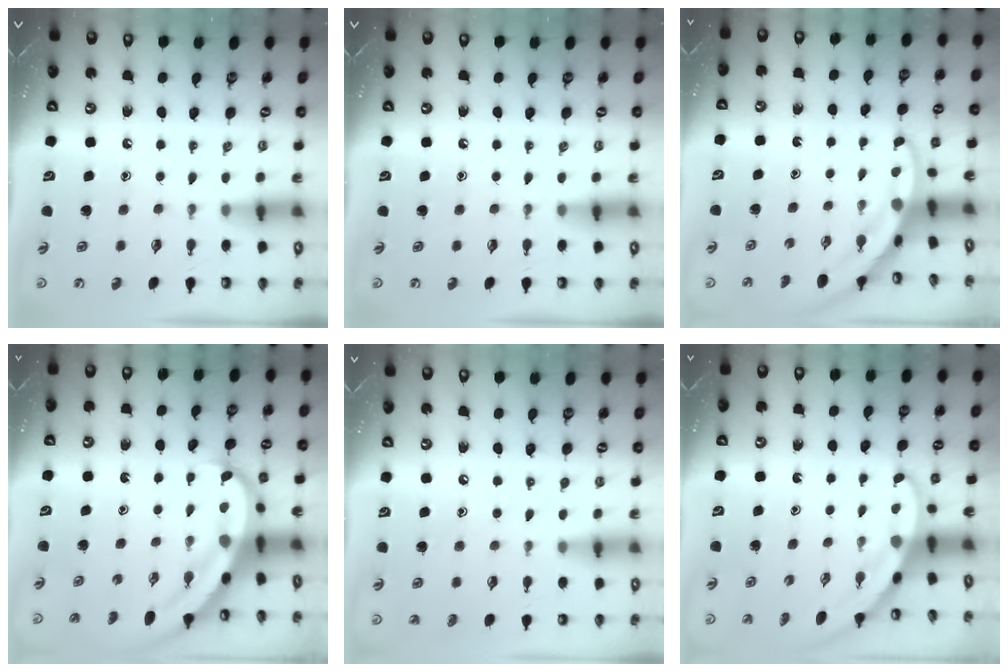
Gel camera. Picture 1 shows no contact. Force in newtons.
{"total": 0.0}
{"total": 3.3, "press": 3.3, "slide": 0.2}
{"total": 7.0, "press": 6.8, "slide": 1.7}
{"total": 5.8, "press": 5.8, "slide": 0.7}
{"total": 3.4, "press": 3.4, "slide": 0.1}